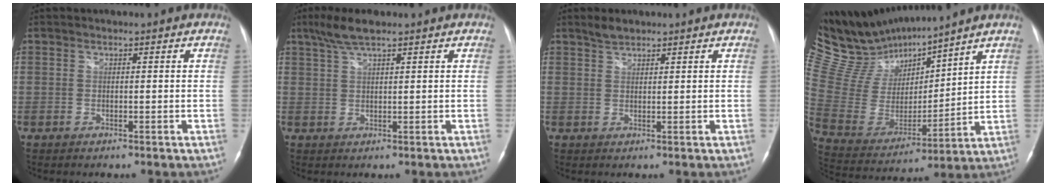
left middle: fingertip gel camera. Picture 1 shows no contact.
{"total": 4.6, "force": [3.4, 0.5, 3.1], "torque": [-0.071, 0.011, 0.068]}
{"total": 2.1, "force": [1.9, 0.6, 0.7], "torque": [-0.018, 0.003, 0.038]}
{"total": 18.1, "force": [16.7, 3.3, 6.1], "torque": [-0.132, 0.001, 0.322]}